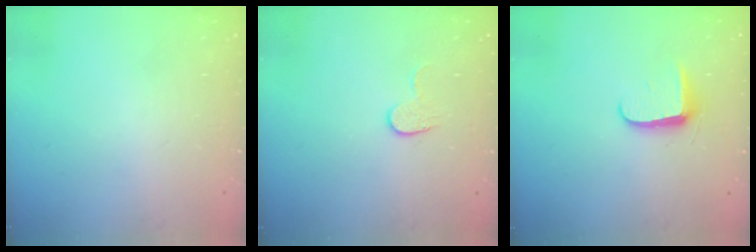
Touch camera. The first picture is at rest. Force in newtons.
{"total": 5.4, "press": 5.4, "slide": 0.5}
{"total": 7.1, "press": 7.0, "slide": 0.9}